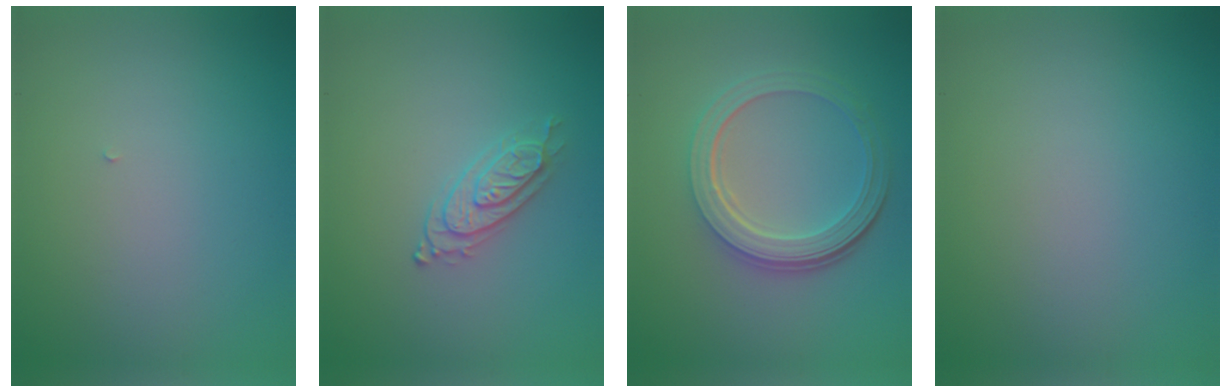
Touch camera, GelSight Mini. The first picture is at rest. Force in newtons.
{"total": 2.2, "press": 2.1, "slide": 0.7}
{"total": 5.2, "press": 3.7, "slide": 3.6}
{"total": 0.0}